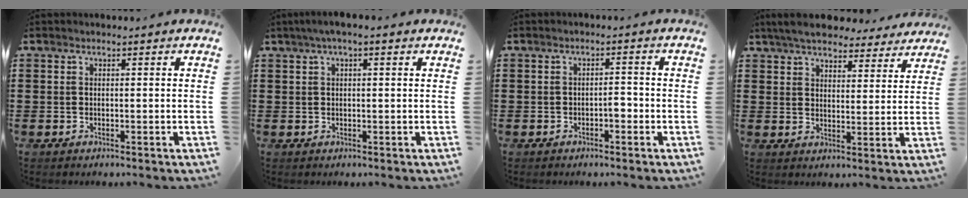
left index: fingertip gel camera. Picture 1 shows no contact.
{"total": 1.8, "force": [0.5, 0.2, 1.7], "torque": [-0.031, 0.001, 0.008]}
{"total": 1.9, "force": [-0.9, 0.7, 1.6], "torque": [-0.032, 0.003, -0.018]}
{"total": 6.0, "force": [5.6, 1.1, 1.7], "torque": [-0.055, -0.017, 0.103]}